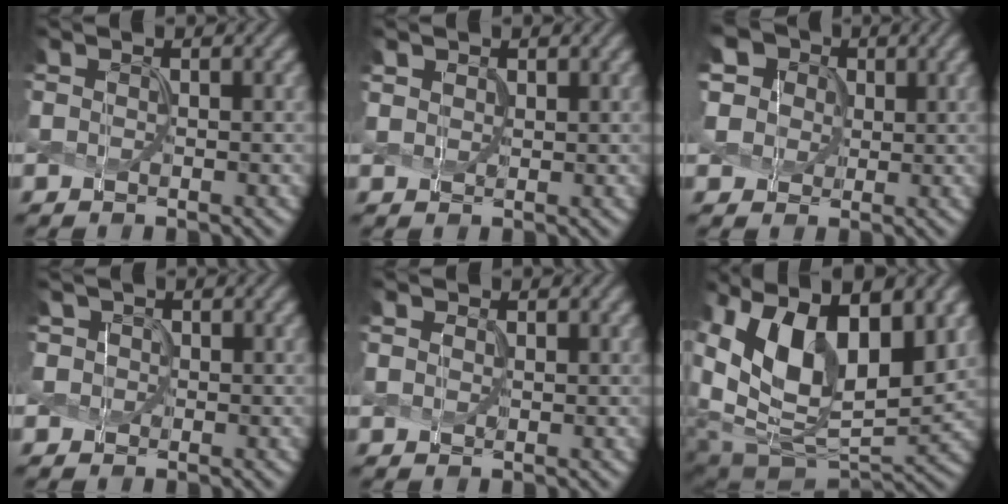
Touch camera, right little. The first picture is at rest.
{"total": 1.0, "force": [0.7, 0.7, 0.2], "torque": [-0.006, -0.003, 0.018]}
{"total": 9.6, "force": [4.6, 7.3, 4.0], "torque": [-0.101, 0.022, 0.067]}
{"total": 1.6, "force": [0.3, 1.5, 0.2], "torque": [-0.006, 0.002, 0.007]}
{"total": 0.8, "force": [0.2, 0.6, 0.3], "torque": [-0.006, -0.003, 0.009]}
{"total": 14.6, "force": [4.3, 8.7, 10.9], "torque": [-0.211, -0.001, 0.086]}